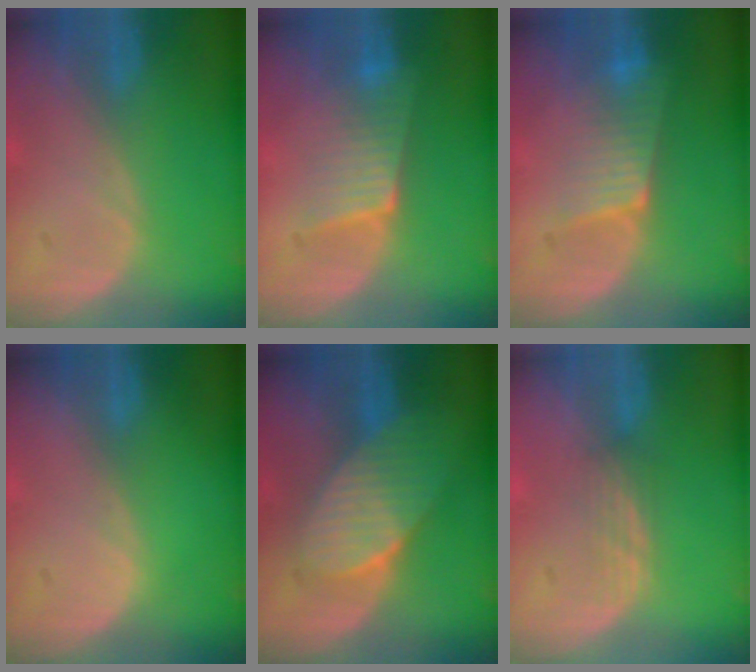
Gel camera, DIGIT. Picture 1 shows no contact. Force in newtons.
{"total": 6.5, "press": 5.8, "slide": 2.9}
{"total": 6.4, "press": 5.7, "slide": 3.0}
{"total": 0.0}
{"total": 7.7, "press": 6.9, "slide": 3.5}
{"total": 2.2, "press": 2.2, "slide": 0.4}